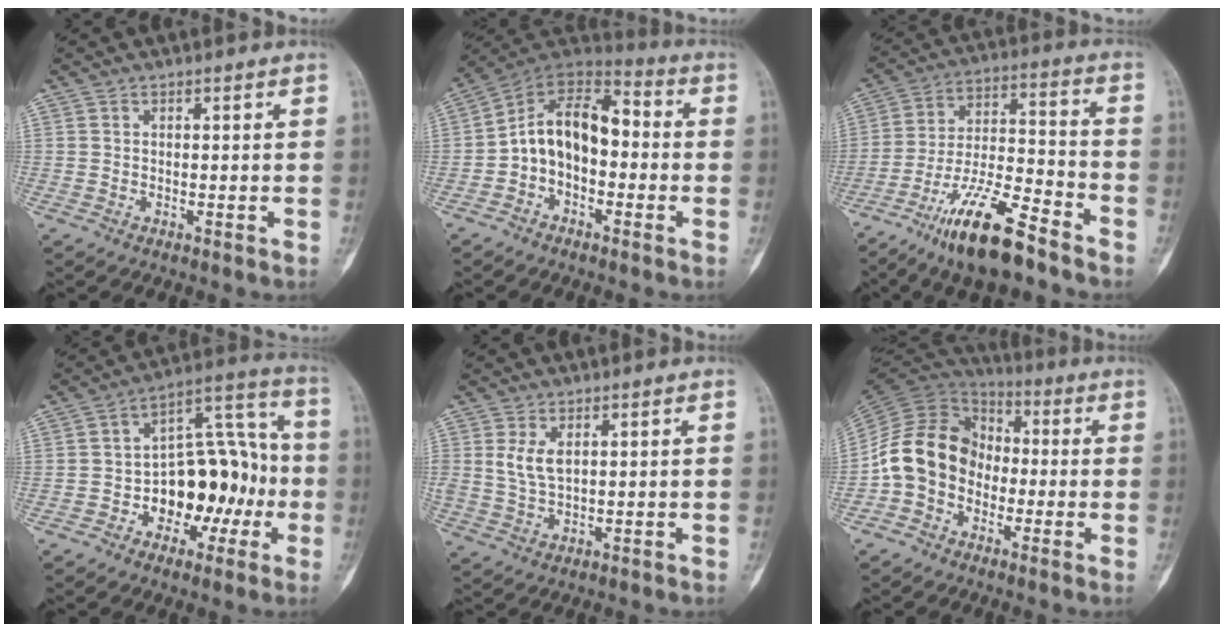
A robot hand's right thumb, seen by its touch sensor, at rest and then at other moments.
{"total": 13.0, "force": [-1.5, 8.7, 9.6], "torque": [-0.132, 0.054, -0.039]}
{"total": 16.7, "force": [-11.5, 4.4, 11.4], "torque": [-0.206, 0.070, -0.204]}
{"total": 16.8, "force": [-3.8, 10.6, 12.5], "torque": [-0.137, 0.059, -0.055]}
{"total": 4.2, "force": [1.3, 1.9, 3.4], "torque": [-0.070, -0.005, 0.034]}
{"total": 13.9, "force": [-2.7, 11.4, 7.6], "torque": [-0.124, 0.050, -0.063]}